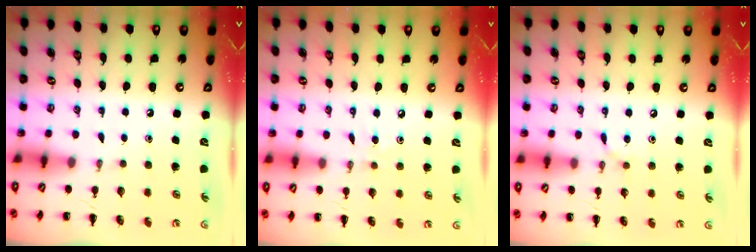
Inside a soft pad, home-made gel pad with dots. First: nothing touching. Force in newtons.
{"total": 2.5, "press": 2.3, "slide": 0.8}
{"total": 5.1, "press": 4.9, "slide": 1.6}